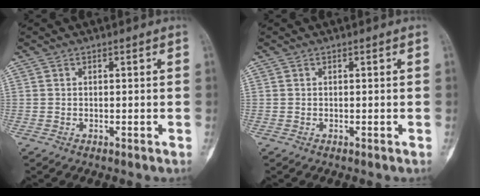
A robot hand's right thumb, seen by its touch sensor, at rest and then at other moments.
{"total": 0.0}